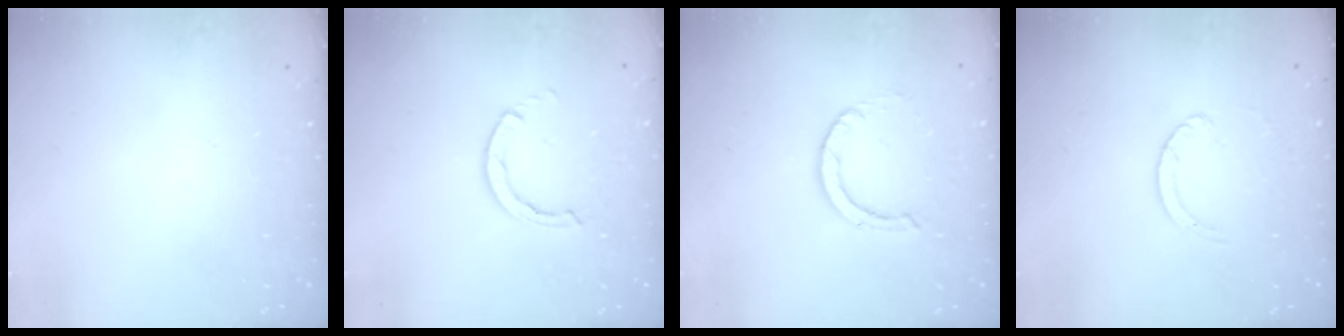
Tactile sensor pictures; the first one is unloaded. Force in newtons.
{"total": 2.8, "press": 2.8, "slide": 0.3}
{"total": 2.9, "press": 2.9, "slide": 0.2}
{"total": 1.3, "press": 1.2, "slide": 0.2}